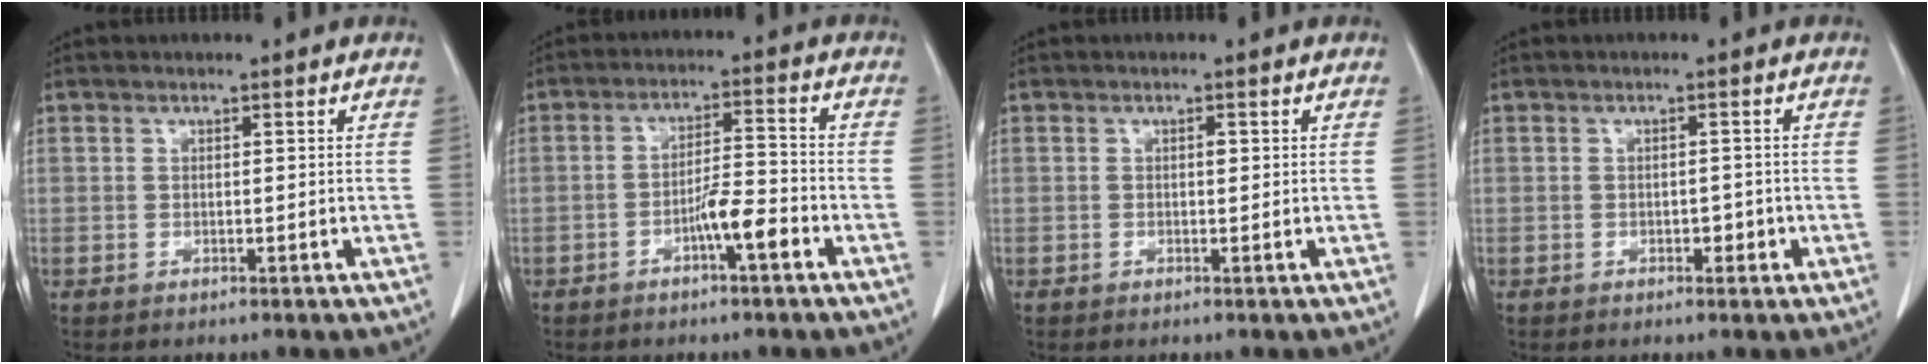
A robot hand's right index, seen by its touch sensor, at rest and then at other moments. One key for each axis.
{"total": 5.7, "fx": -2.9, "fy": 0.6, "fz": 5.0, "tx": -0.086, "ty": 0.006, "tz": -0.050}
{"total": 0.7, "fx": 0.1, "fy": 0.3, "fz": 0.6, "tx": -0.010, "ty": 0.001, "tz": 0.001}
{"total": 1.5, "fx": -0.5, "fy": 1.0, "fz": 1.1, "tx": -0.014, "ty": 0.002, "tz": -0.004}